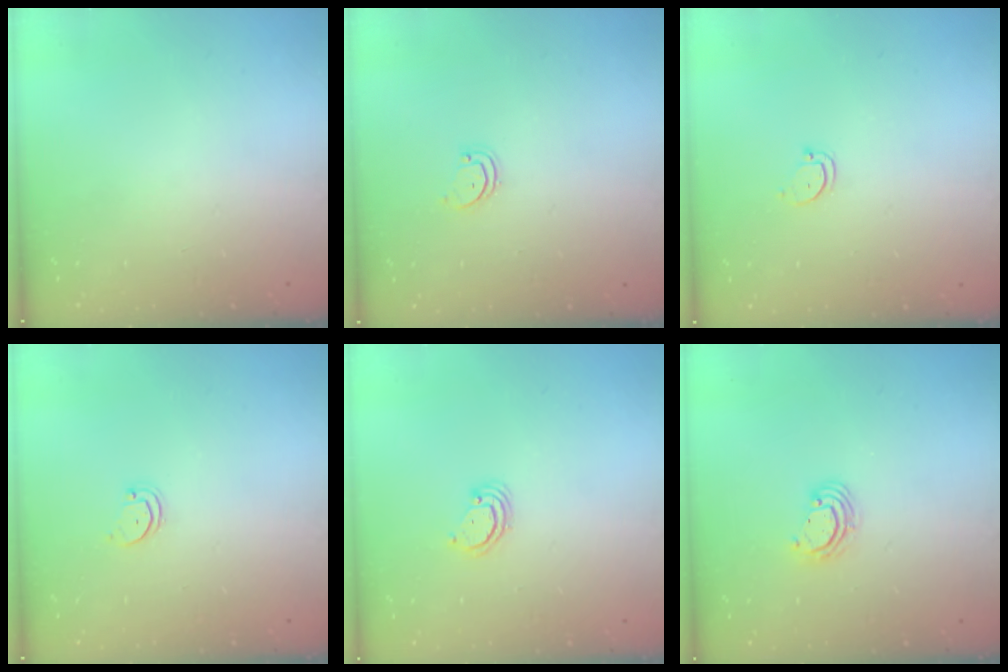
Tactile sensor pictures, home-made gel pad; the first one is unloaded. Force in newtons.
{"total": 2.3, "press": 2.3, "slide": 0.1}
{"total": 2.9, "press": 2.9, "slide": 0.2}
{"total": 1.8, "press": 1.7, "slide": 0.2}
{"total": 2.6, "press": 2.6, "slide": 0.2}
{"total": 3.7, "press": 3.7, "slide": 0.2}